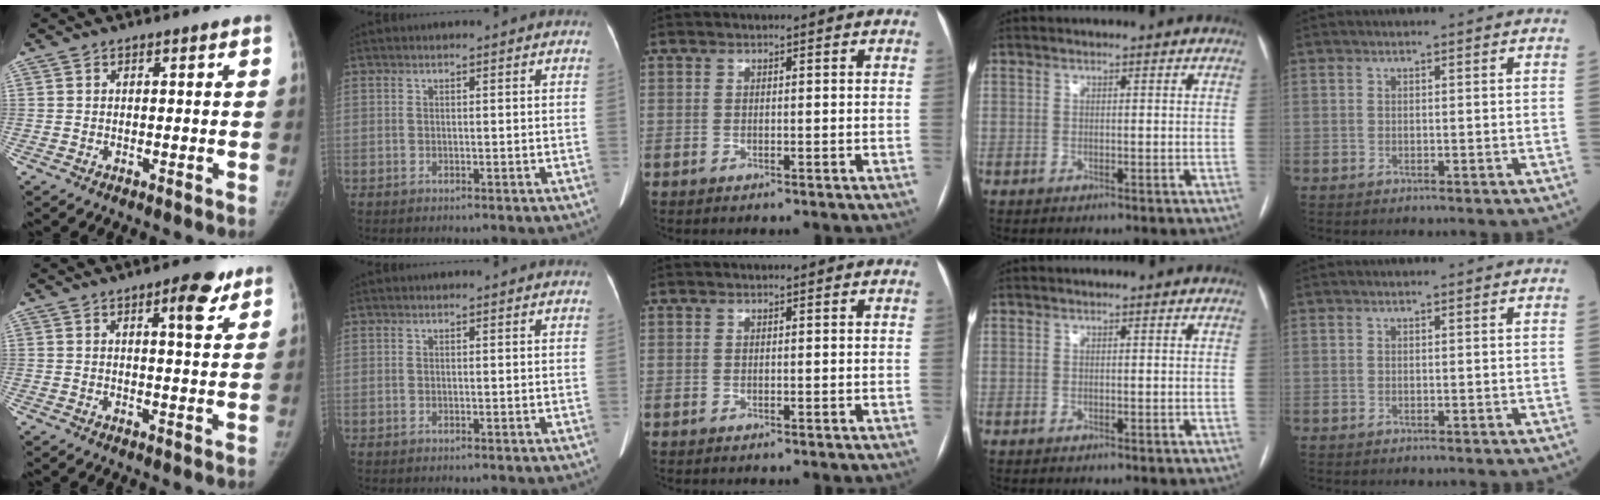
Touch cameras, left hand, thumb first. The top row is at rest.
{"thumb": {"total": 6.2, "force": [3.4, 1.9, 4.8], "torque": [-0.052, -0.015, 0.041]}}